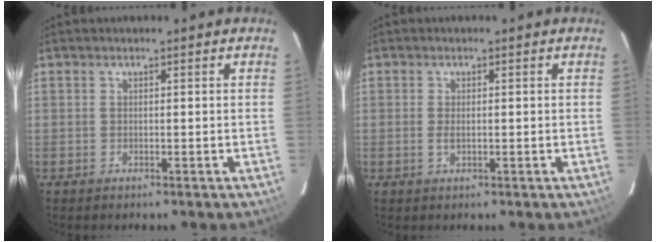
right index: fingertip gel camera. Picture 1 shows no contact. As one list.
[{"total": 1.5, "force": [-0.2, 0.7, 1.3], "torque": [-0.026, -0.002, -0.003]}]